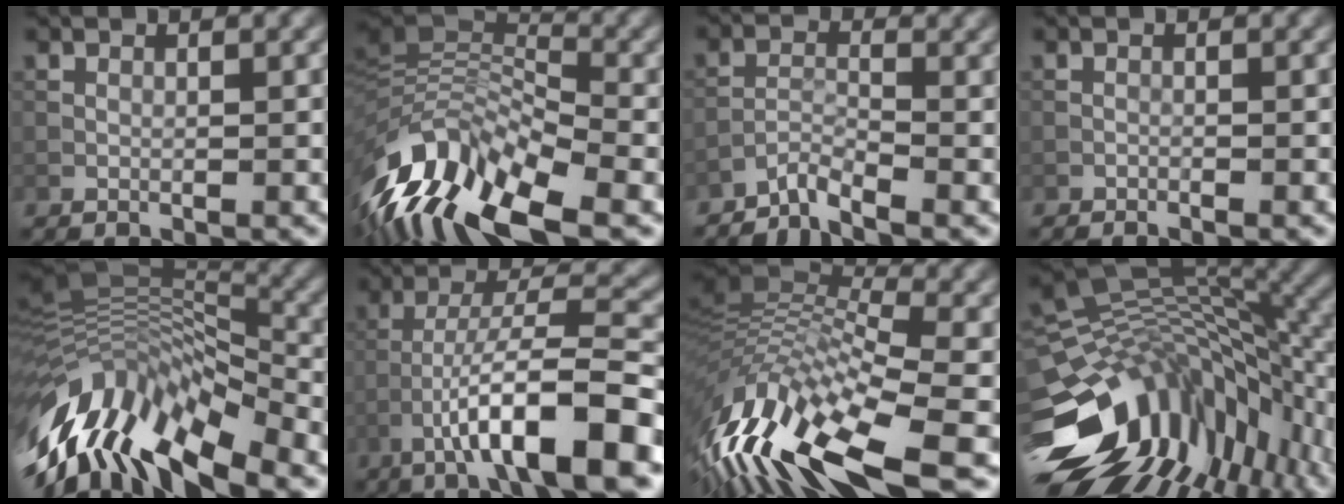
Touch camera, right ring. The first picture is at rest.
{"total": 13.1, "force": [-6.6, 5.2, 10.1], "torque": [-0.200, 0.014, -0.125]}
{"total": 2.2, "force": [-2.0, 0.2, 0.8], "torque": [-0.019, 0.000, -0.049]}
{"total": 0.6, "force": [-0.6, -0.1, 0.1], "torque": [-0.009, 0.001, -0.014]}
{"total": 14.8, "force": [-5.2, 6.3, 12.3], "torque": [-0.233, 0.001, -0.091]}
{"total": 10.8, "force": [-5.2, 2.2, 9.2], "torque": [-0.153, 0.018, -0.087]}
{"total": 14.7, "force": [-5.0, 5.3, 12.7], "torque": [-0.257, 0.011, -0.082]}
{"total": 15.4, "force": [-5.0, 9.4, 11.1], "torque": [-0.205, 0.004, -0.093]}